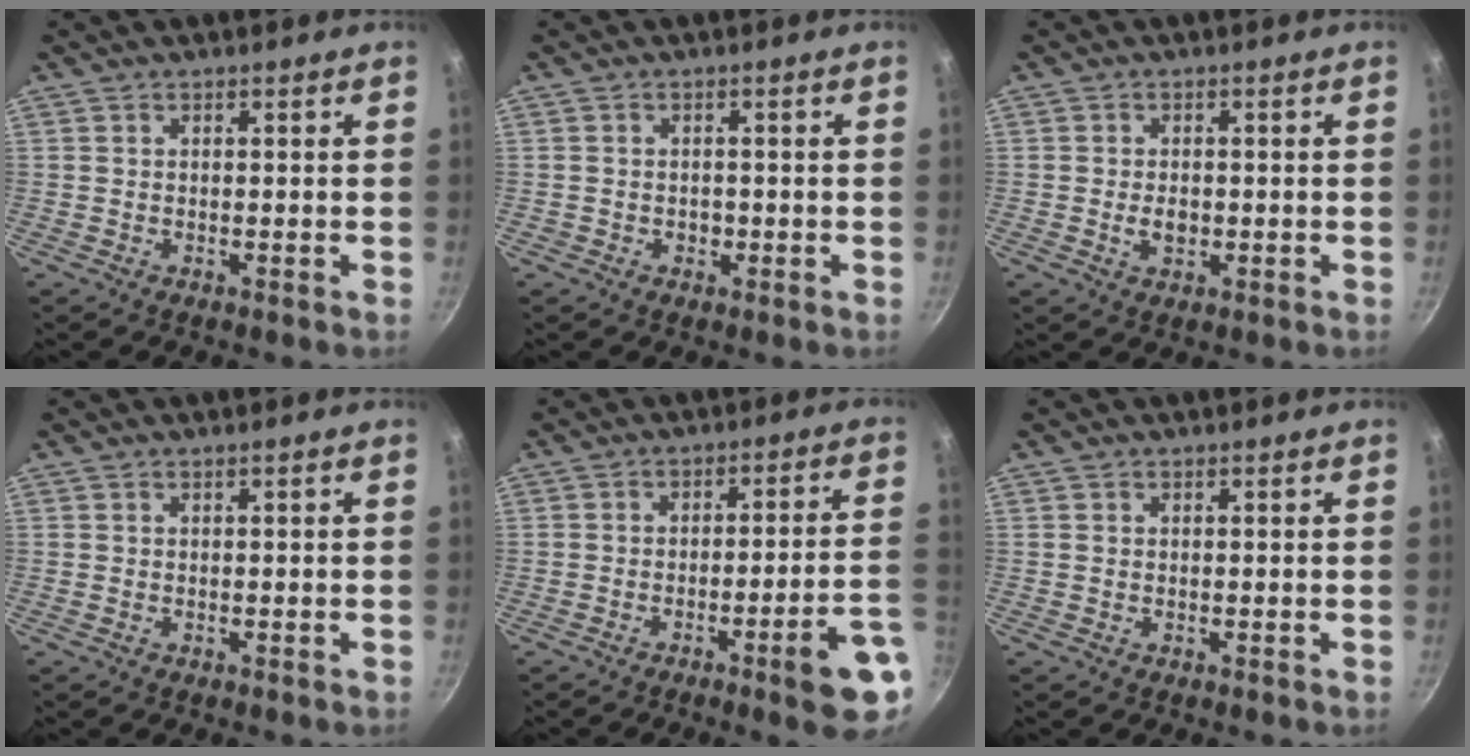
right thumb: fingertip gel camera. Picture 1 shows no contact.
{"total": 1.5, "force": [-0.4, 1.4, 0.6], "torque": [-0.002, 0.005, -0.004]}
{"total": 3.0, "force": [-0.5, 2.1, 2.1], "torque": [-0.029, 0.002, -0.008]}
{"total": 0.0}
{"total": 11.3, "force": [-5.3, 1.4, 9.9], "torque": [-0.112, 0.041, -0.067]}
{"total": 0.0}